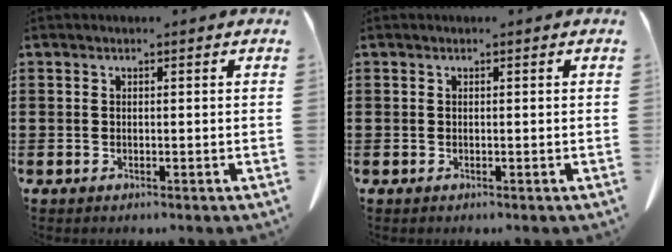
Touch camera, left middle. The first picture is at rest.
{"total": 0.0}